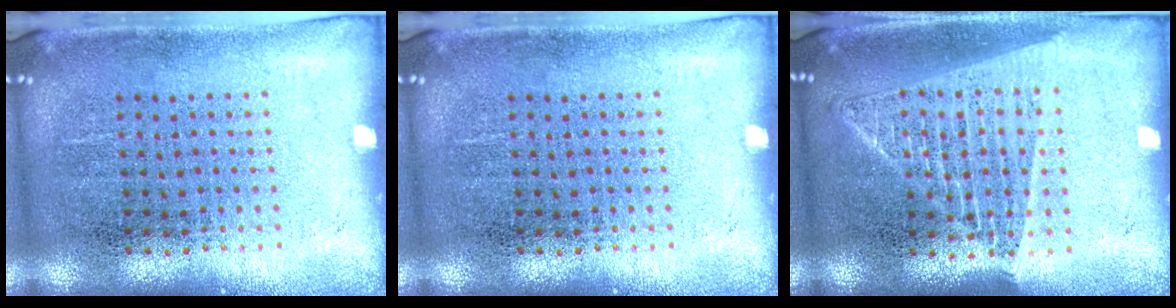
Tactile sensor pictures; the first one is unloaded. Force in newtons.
{"total": 0.0}
{"total": 1.5, "press": 1.4, "slide": 0.6}